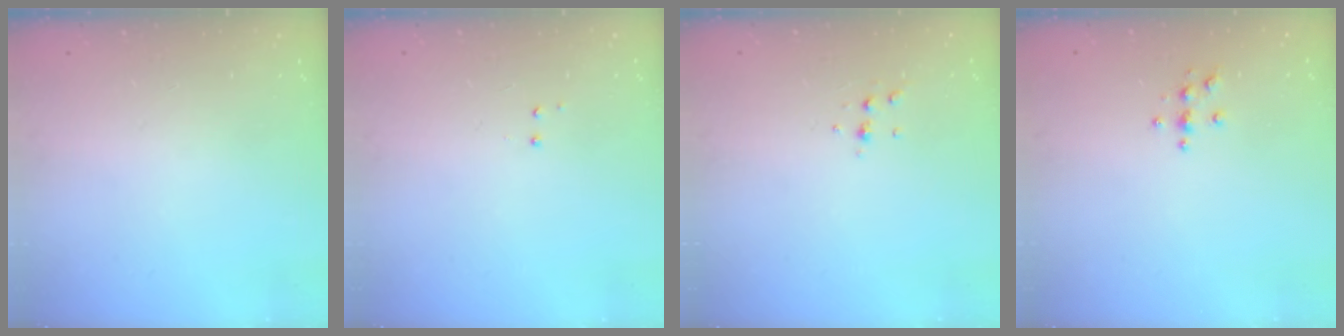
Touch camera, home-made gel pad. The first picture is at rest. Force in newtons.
{"total": 2.9, "press": 2.8, "slide": 0.6}
{"total": 4.5, "press": 4.3, "slide": 1.3}
{"total": 3.6, "press": 3.6, "slide": 0.4}